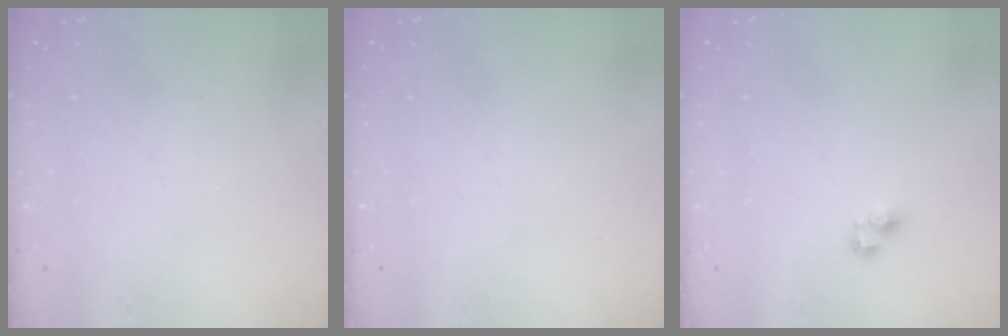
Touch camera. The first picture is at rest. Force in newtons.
{"total": 0.0}
{"total": 3.8, "press": 3.7, "slide": 0.5}